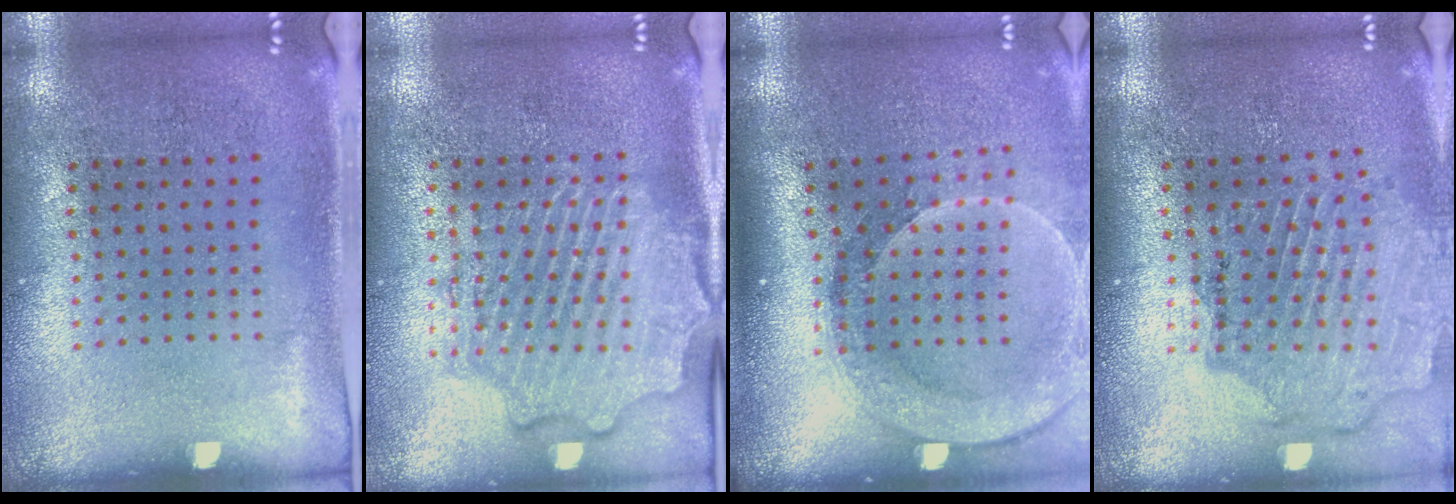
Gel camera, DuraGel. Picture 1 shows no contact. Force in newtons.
{"total": 2.5, "press": 2.4, "slide": 0.3}
{"total": 2.6, "press": 2.0, "slide": 1.7}
{"total": 1.6, "press": 1.6, "slide": 0.2}